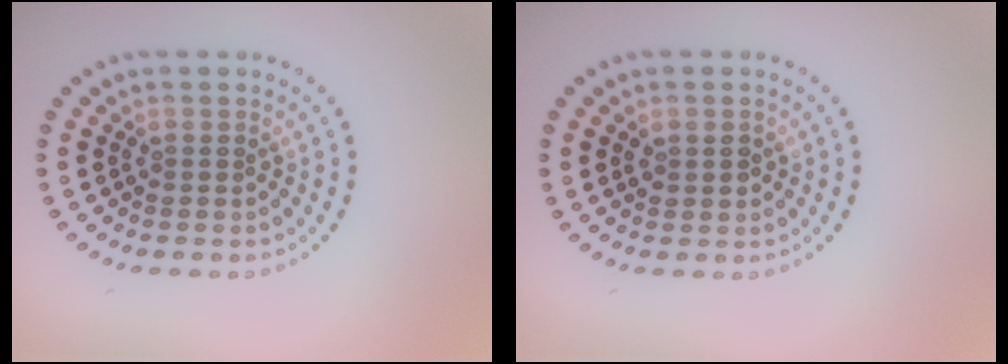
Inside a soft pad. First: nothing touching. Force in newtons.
{"total": 1.5, "press": 1.4, "slide": 0.4}